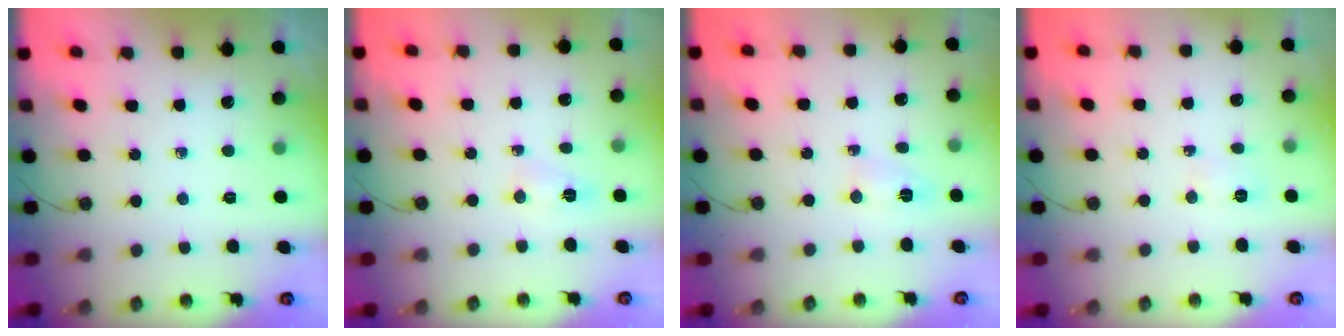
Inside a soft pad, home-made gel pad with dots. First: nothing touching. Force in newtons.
{"total": 4.3, "press": 3.6, "slide": 2.5}
{"total": 3.1, "press": 2.9, "slide": 1.1}
{"total": 2.6, "press": 2.5, "slide": 0.8}